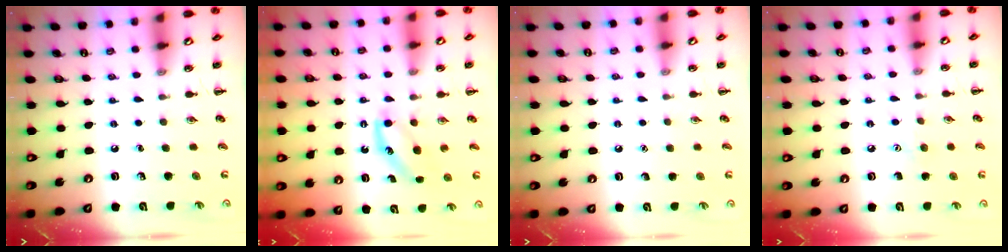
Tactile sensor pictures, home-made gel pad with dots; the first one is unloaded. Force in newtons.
{"total": 4.9, "press": 4.7, "slide": 1.3}
{"total": 1.4, "press": 1.4, "slide": 0.1}
{"total": 5.4, "press": 5.3, "slide": 1.3}